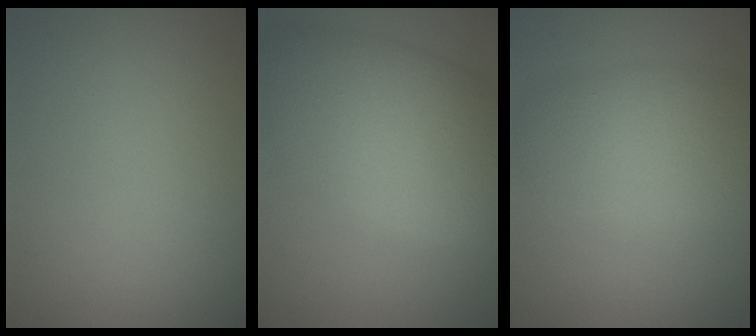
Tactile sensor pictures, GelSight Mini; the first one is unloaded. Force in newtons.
{"total": 10.4, "press": 10.4, "slide": 0.6}
{"total": 6.8, "press": 6.8, "slide": 0.5}